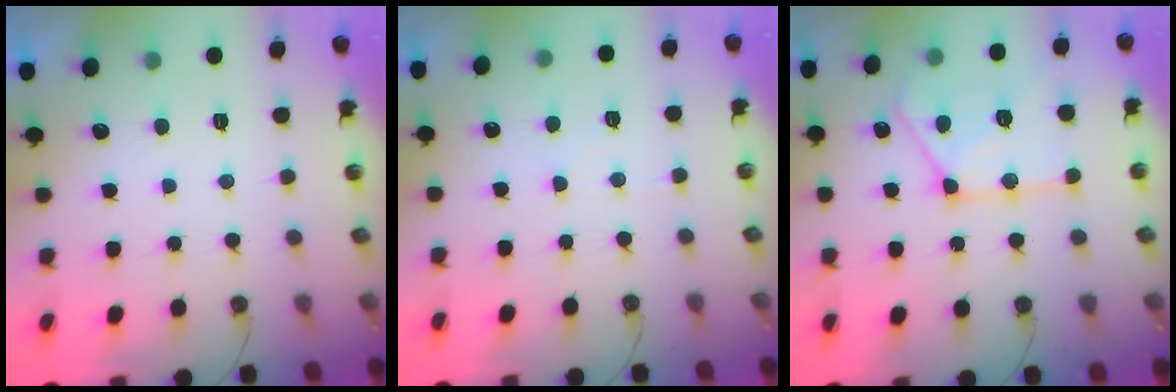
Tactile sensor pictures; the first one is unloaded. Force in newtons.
{"total": 3.9, "press": 3.8, "slide": 0.4}
{"total": 17.7, "press": 17.7, "slide": 1.8}